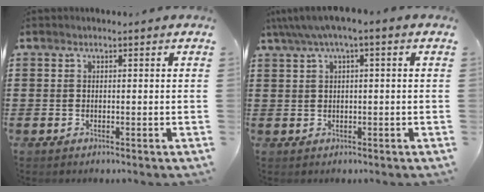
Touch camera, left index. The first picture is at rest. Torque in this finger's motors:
{"motor_torque": [2.13, 0.00, 1.05, 0.21]}